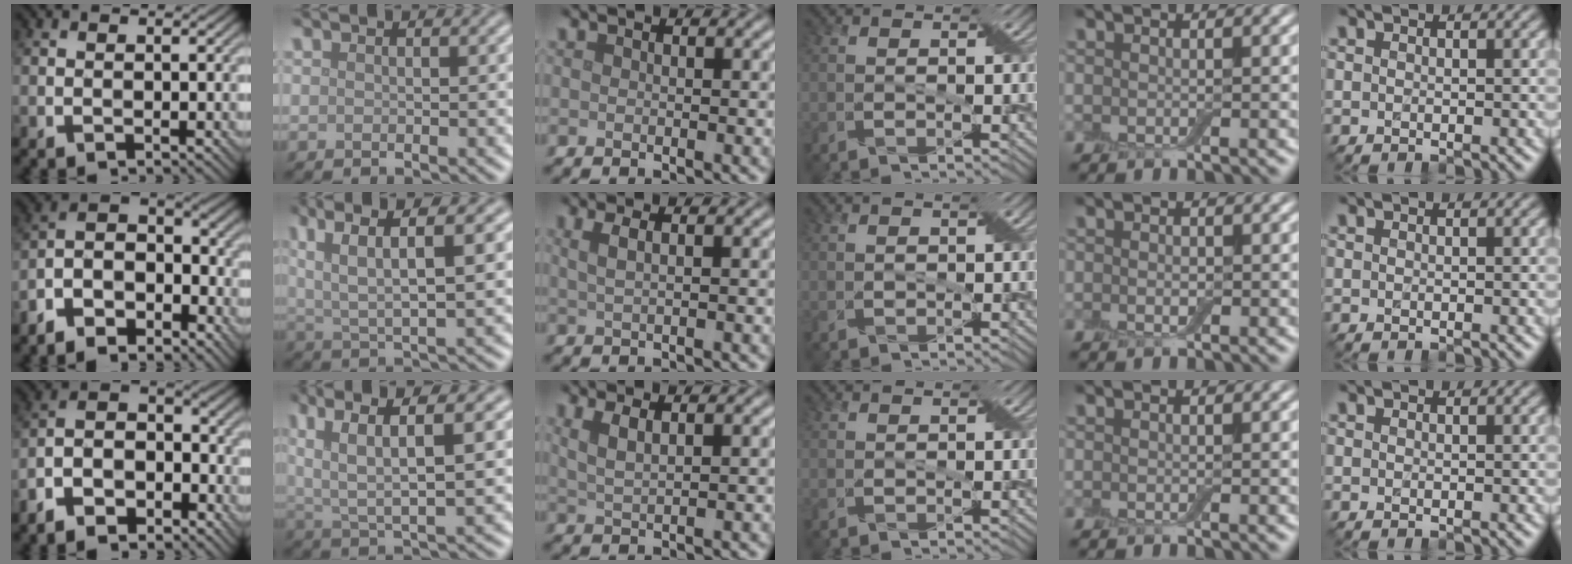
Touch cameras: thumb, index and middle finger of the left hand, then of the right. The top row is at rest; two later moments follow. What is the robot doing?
{"motion": "extract", "object": "backpack"}